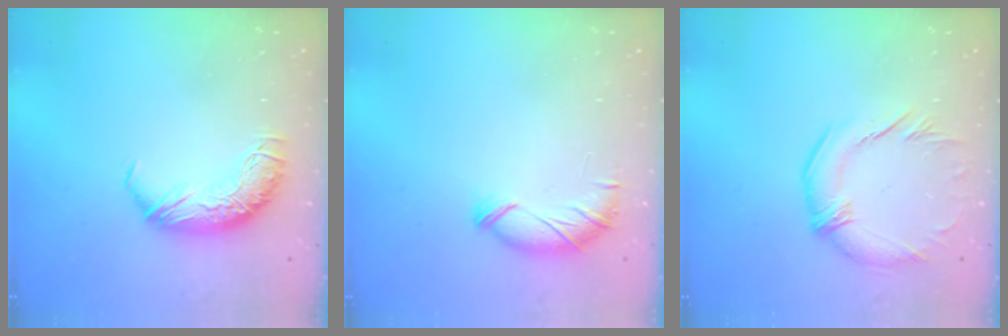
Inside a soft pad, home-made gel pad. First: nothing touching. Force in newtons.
{"total": 6.4, "press": 6.4, "slide": 0.6}
{"total": 2.9, "press": 2.5, "slide": 1.5}